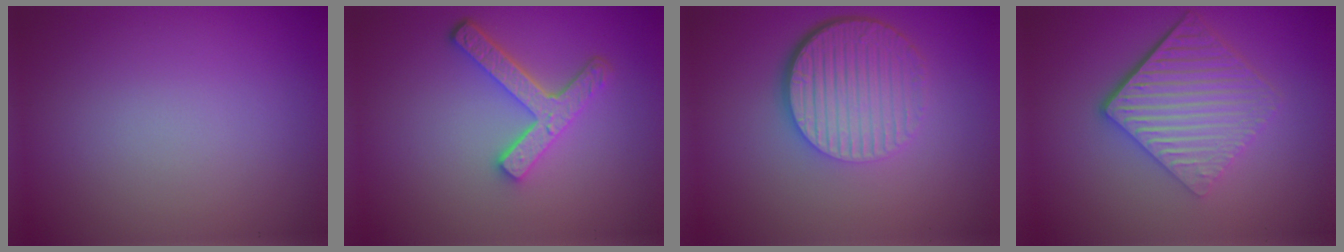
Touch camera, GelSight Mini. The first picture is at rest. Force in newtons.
{"total": 4.1, "press": 3.2, "slide": 2.6}
{"total": 6.3, "press": 4.3, "slide": 4.6}
{"total": 6.4, "press": 4.2, "slide": 4.8}